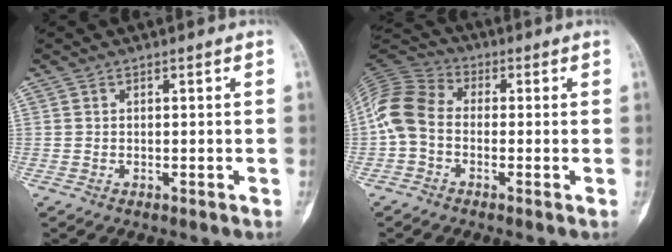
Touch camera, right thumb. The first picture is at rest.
{"total": 9.8, "force": [-1.2, 7.2, 6.6], "torque": [-0.130, 0.026, -0.041]}